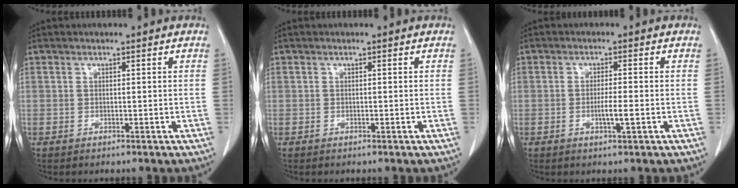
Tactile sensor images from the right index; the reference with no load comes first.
{"total": 0.0}
{"total": 2.9, "force": [-0.8, 0.0, 2.8], "torque": [-0.052, -0.003, -0.012]}